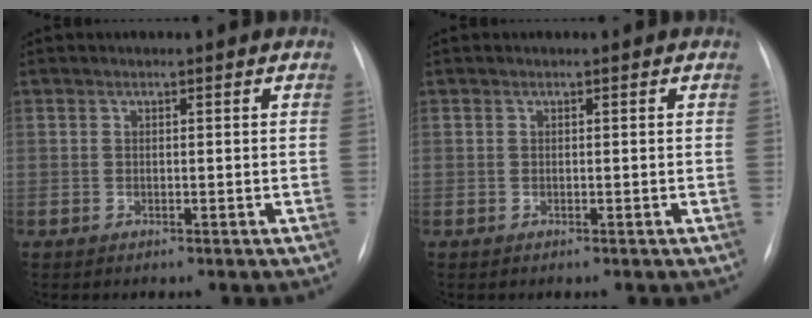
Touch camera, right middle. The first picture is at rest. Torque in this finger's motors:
{"motor_torque": [-0.12, -0.11, 0.00, 0.00]}